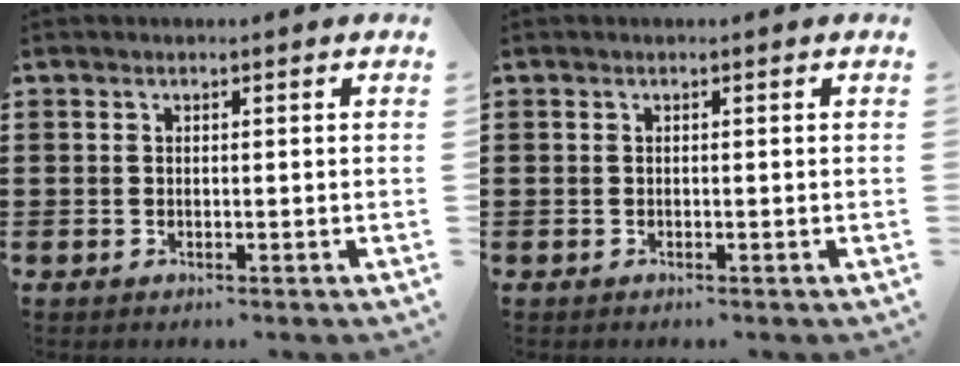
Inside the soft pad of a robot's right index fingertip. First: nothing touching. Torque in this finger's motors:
{"motor_torque": [0.35, 0.33, -0.01, 0.00]}